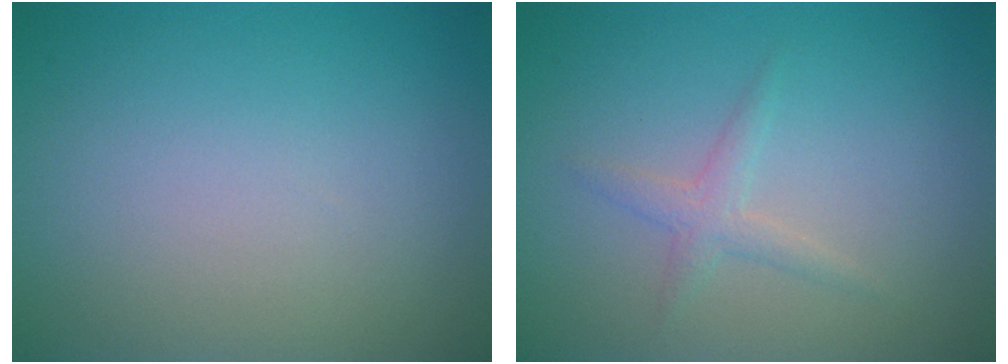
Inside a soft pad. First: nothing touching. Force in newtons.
{"total": 1.6, "press": 1.6, "slide": 0.0}